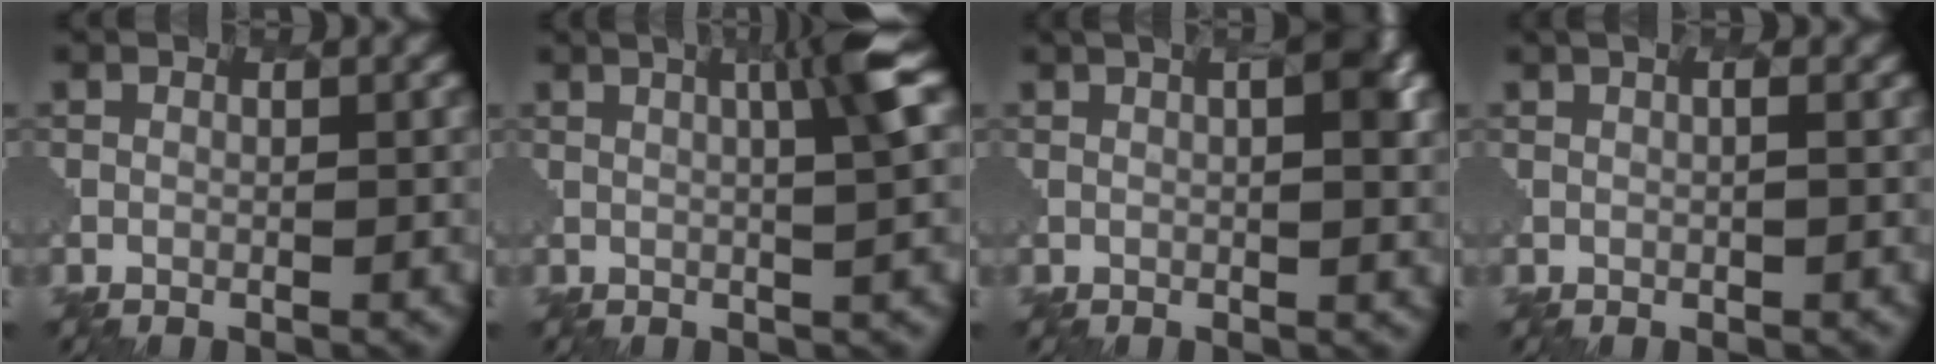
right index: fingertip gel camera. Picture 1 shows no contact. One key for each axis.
{"total": 4.4, "fx": 2.2, "fy": -0.4, "fz": 3.8, "tx": -0.050, "ty": 0.026, "tz": 0.008}
{"total": 3.7, "fx": 2.3, "fy": 1.3, "fz": 2.6, "tx": 0.000, "ty": 0.040, "tz": -0.012}
{"total": 2.7, "fx": 1.1, "fy": 1.3, "fz": 2.1, "tx": -0.008, "ty": 0.025, "tz": -0.012}